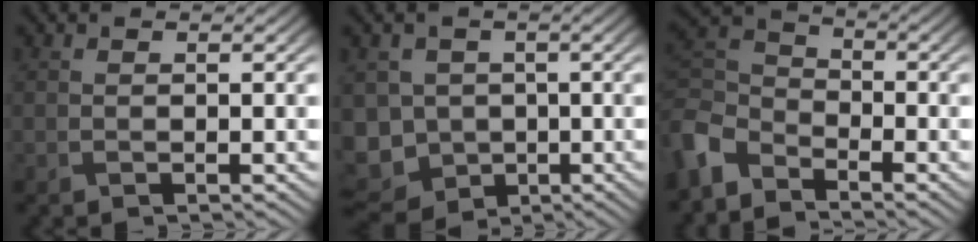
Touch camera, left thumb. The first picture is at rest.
{"total": 9.5, "force": [-2.1, 8.2, 4.1], "torque": [-0.119, -0.022, -0.052]}
{"total": 5.7, "force": [-4.3, 3.0, 2.2], "torque": [-0.060, -0.004, -0.107]}